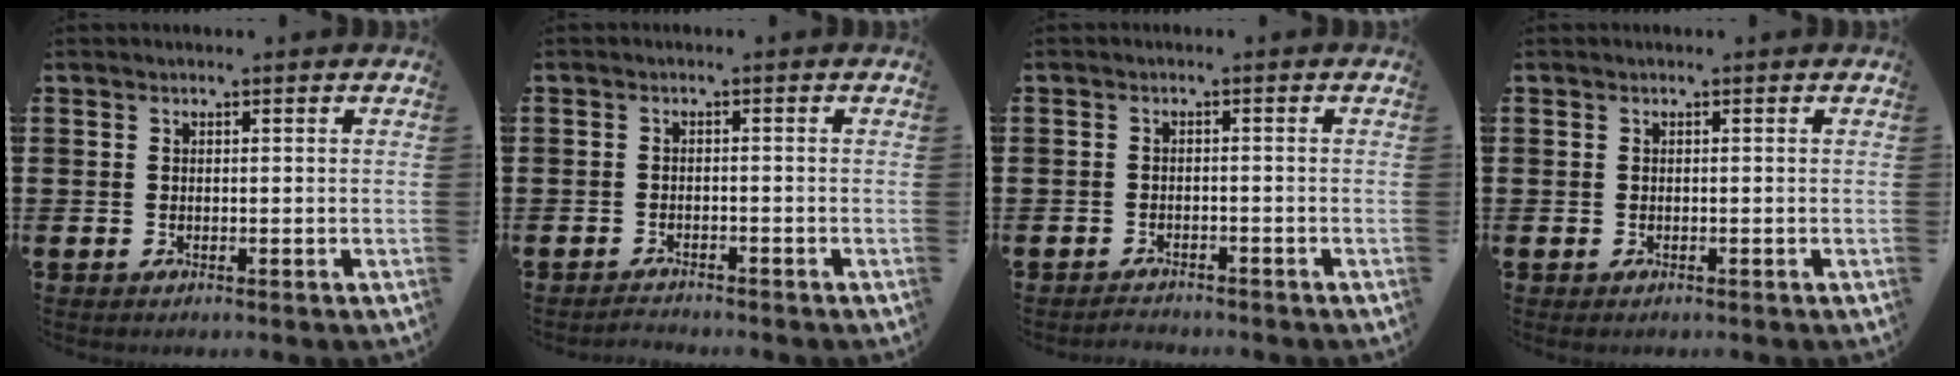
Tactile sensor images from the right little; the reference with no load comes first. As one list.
[{"total": 1.2, "force": [-1.2, 0.0, -0.1], "torque": [-0.003, 0.003, -0.025]}, {"total": 1.3, "force": [-1.3, 0.0, -0.1], "torque": [-0.003, 0.004, -0.028]}, {"total": 0.0}]